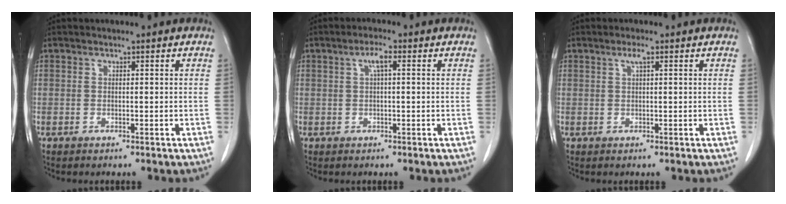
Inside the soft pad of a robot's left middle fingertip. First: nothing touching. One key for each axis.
{"total": 2.3, "fx": 0.7, "fy": 0.4, "fz": 2.2, "tx": -0.043, "ty": 0.008, "tz": 0.013}
{"total": 1.4, "fx": 0.7, "fy": 0.1, "fz": 1.2, "tx": -0.024, "ty": 0.003, "tz": 0.012}